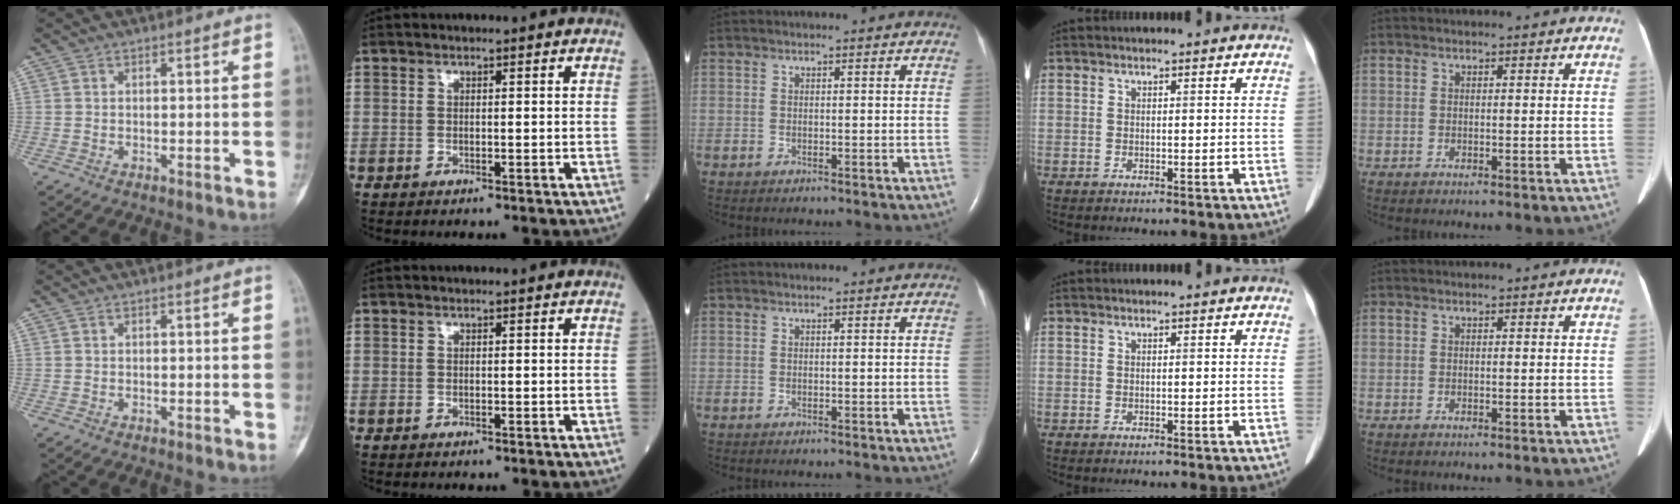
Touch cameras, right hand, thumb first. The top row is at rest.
{}